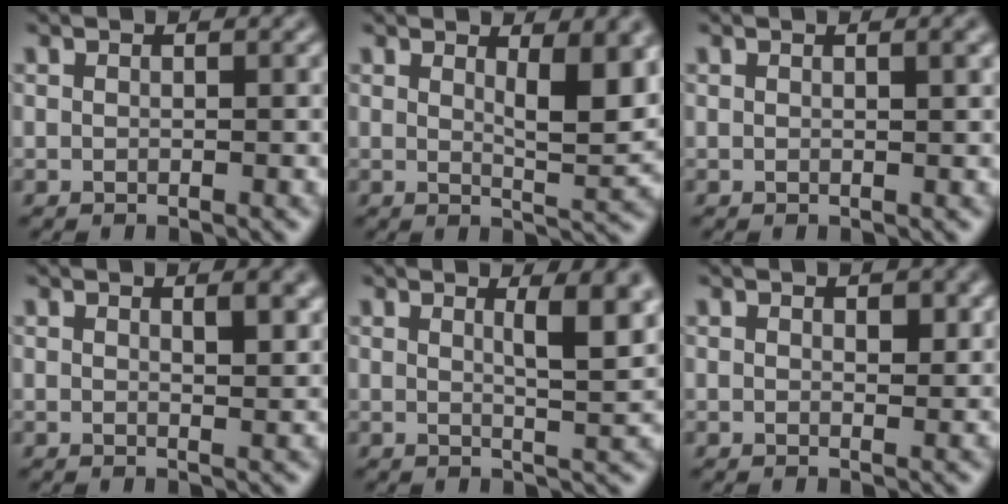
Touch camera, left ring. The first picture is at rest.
{"total": 4.8, "force": [1.7, 1.2, 4.3], "torque": [-0.061, -0.007, 0.029]}
{"total": 1.3, "force": [0.6, 0.4, 1.1], "torque": [-0.012, 0.003, 0.007]}
{"total": 2.3, "force": [1.2, 0.7, 1.9], "torque": [-0.019, -0.001, 0.020]}
{"total": 5.1, "force": [1.7, 1.3, 4.6], "torque": [-0.053, 0.000, 0.024]}
{"total": 1.4, "force": [0.6, 0.7, 1.0], "torque": [-0.011, -0.004, 0.010]}